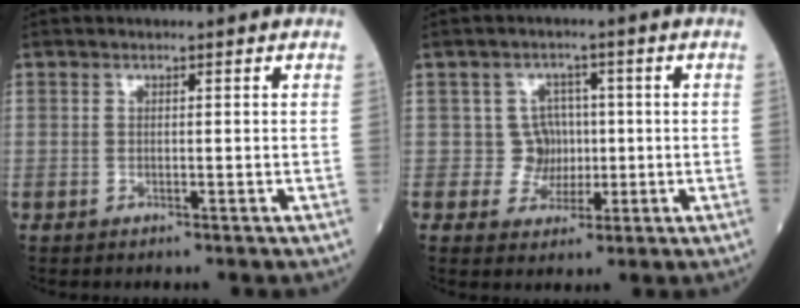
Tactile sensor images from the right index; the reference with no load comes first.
{"total": 4.0, "force": [0.0, 4.0, 0.3], "torque": [0.008, 0.010, 0.004]}